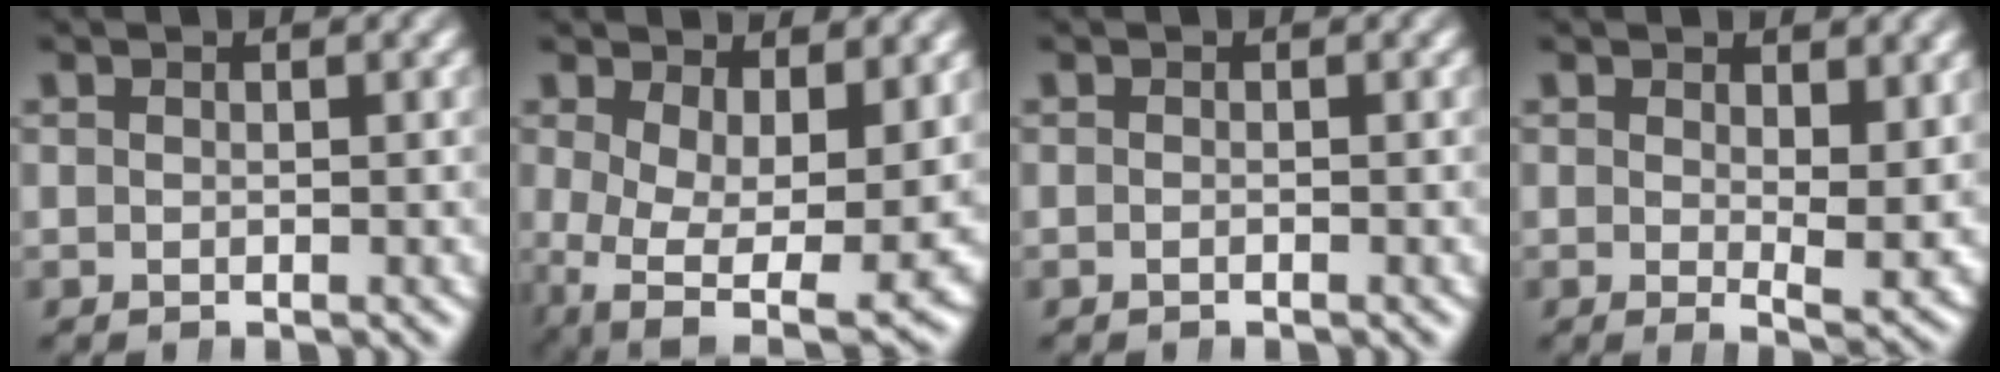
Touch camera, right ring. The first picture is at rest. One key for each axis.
{"total": 7.4, "fx": -1.5, "fy": 4.7, "fz": 5.5, "tx": -0.112, "ty": -0.051, "tz": -0.008}
{"total": 0.0}
{"total": 2.5, "fx": 0.9, "fy": 0.5, "fz": 2.3, "tx": -0.028, "ty": -0.018, "tz": 0.017}